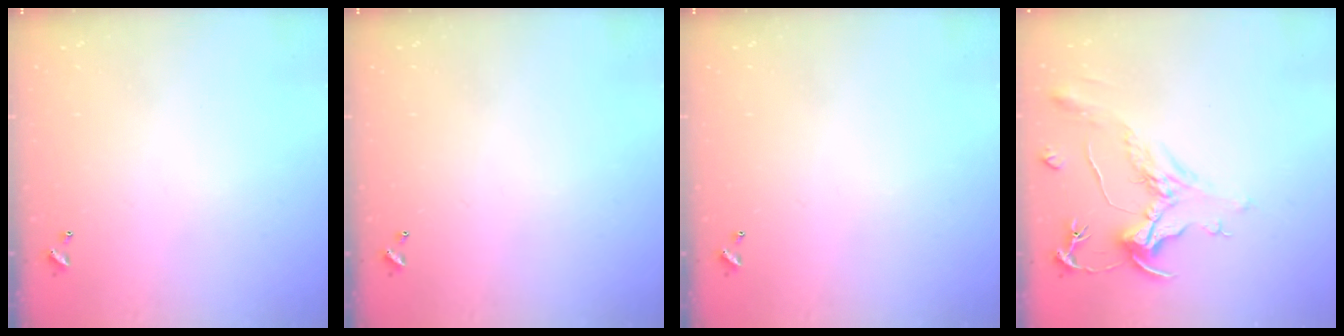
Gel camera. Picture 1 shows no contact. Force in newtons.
{"total": 0.0}
{"total": 0.0}
{"total": 2.1, "press": 1.6, "slide": 1.4}